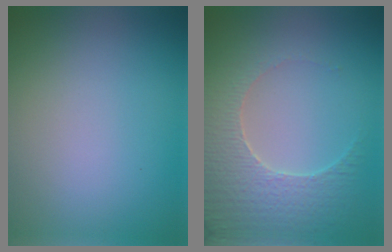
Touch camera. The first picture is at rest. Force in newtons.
{"total": 4.5, "press": 4.4, "slide": 0.8}